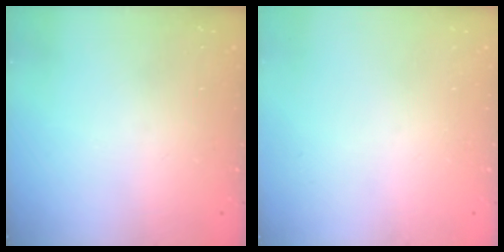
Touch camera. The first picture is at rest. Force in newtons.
{"total": 0.0}